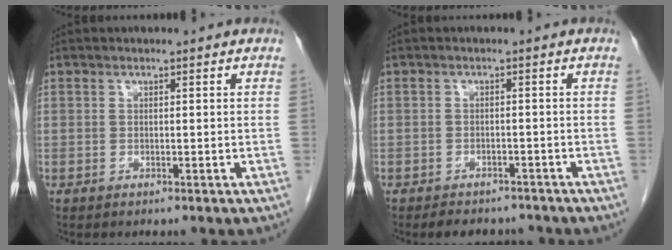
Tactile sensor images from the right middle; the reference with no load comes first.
{"total": 5.9, "force": [-5.2, 2.3, 1.5], "torque": [-0.022, 0.001, -0.064]}